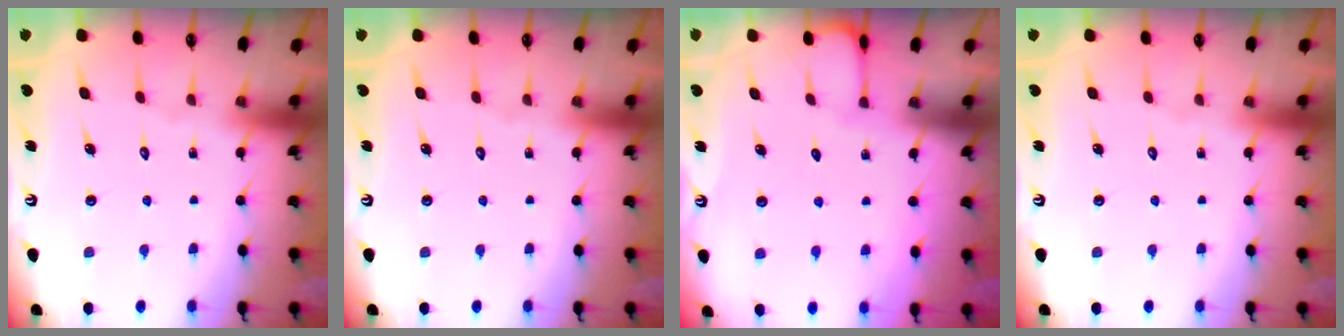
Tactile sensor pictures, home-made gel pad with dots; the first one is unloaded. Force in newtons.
{"total": 0.0}
{"total": 0.8, "press": 0.8, "slide": 0.0}
{"total": 0.0}